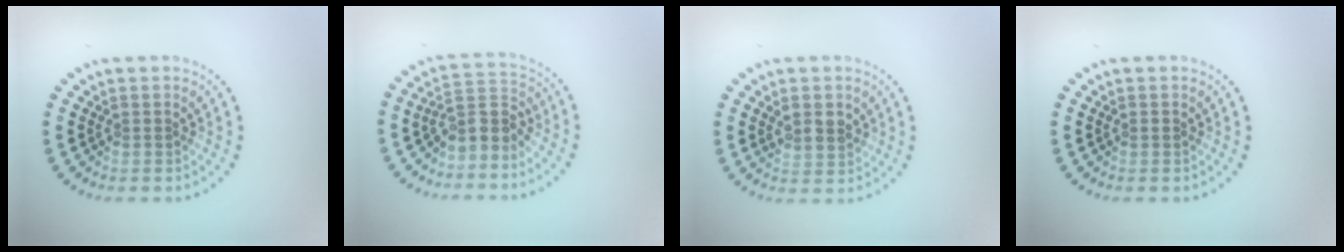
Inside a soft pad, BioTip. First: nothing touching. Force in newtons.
{"total": 3.2, "press": 2.6, "slide": 1.8}
{"total": 2.2, "press": 2.1, "slide": 0.8}
{"total": 0.5, "press": 0.5, "slide": 0.1}